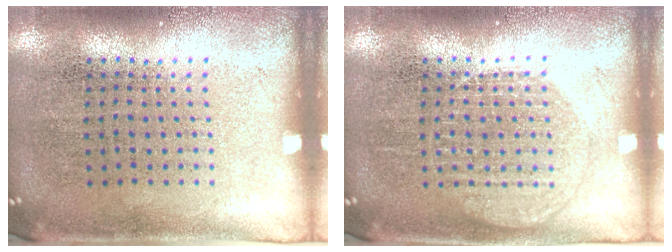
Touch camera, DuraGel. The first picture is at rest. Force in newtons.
{"total": 1.9, "press": 1.9, "slide": 0.3}